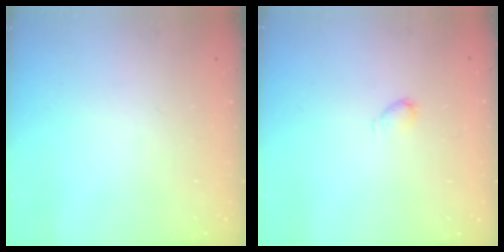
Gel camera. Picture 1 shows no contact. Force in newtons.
{"total": 3.1, "press": 3.1, "slide": 0.6}